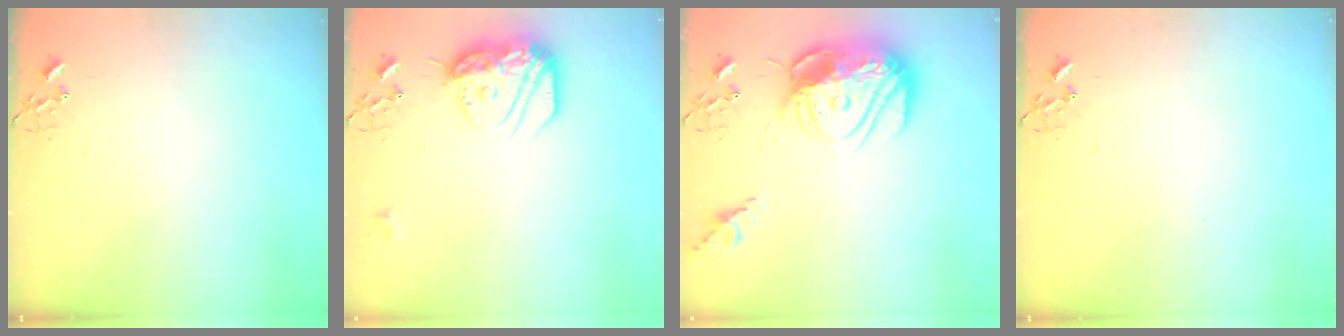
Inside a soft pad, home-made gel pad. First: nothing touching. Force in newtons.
{"total": 17.7, "press": 17.6, "slide": 1.8}
{"total": 24.2, "press": 24.1, "slide": 2.0}
{"total": 0.0}